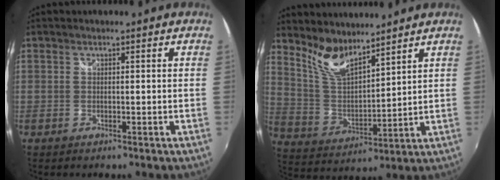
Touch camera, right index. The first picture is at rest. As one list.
[{"total": 9.2, "force": [7.6, 2.5, 4.4], "torque": [-0.091, -0.008, 0.156]}]